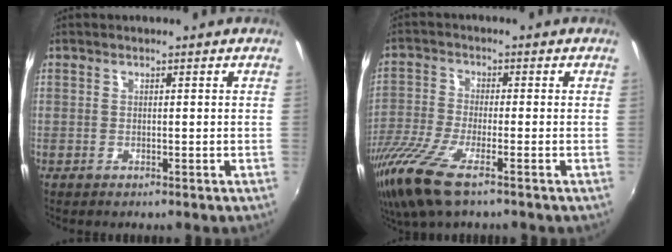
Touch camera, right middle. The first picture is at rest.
{"total": 11.5, "force": [-7.5, 2.3, 8.4], "torque": [-0.197, -0.042, -0.150]}